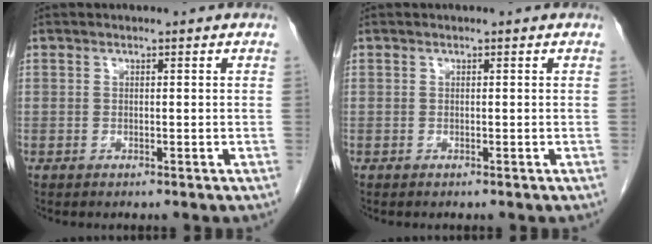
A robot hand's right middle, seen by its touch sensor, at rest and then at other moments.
{"total": 0.0}